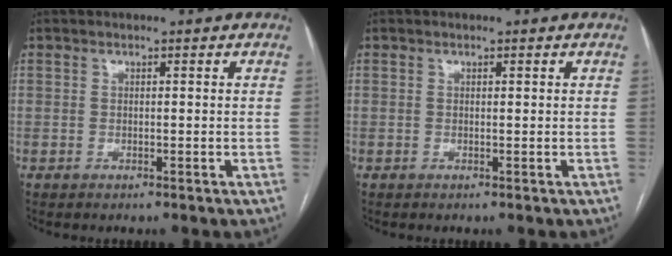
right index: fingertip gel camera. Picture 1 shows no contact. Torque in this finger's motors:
{"motor_torque": [0.21, 0.04, 0.03, 0.01]}